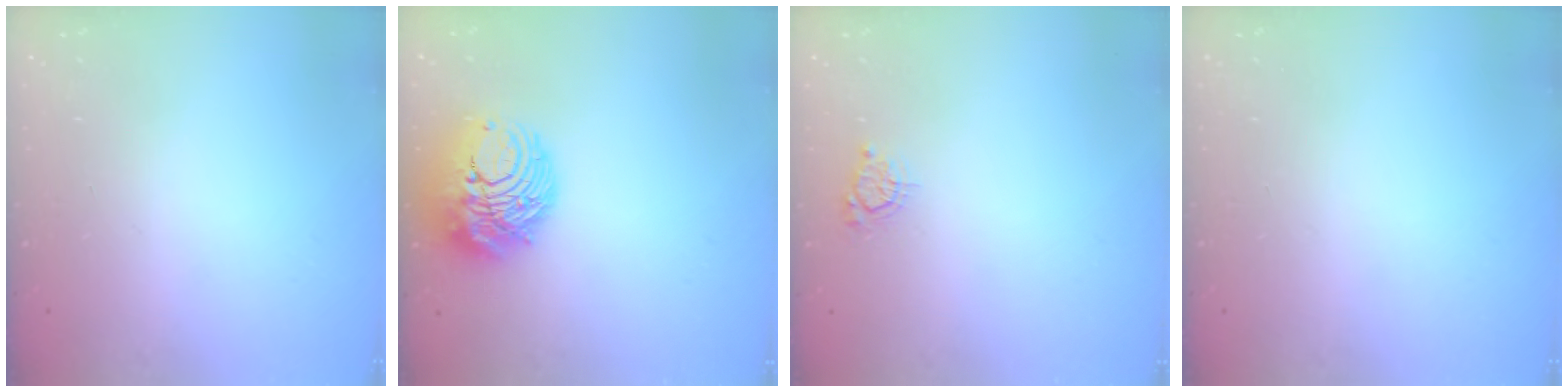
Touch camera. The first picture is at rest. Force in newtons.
{"total": 12.6, "press": 12.5, "slide": 1.3}
{"total": 6.2, "press": 6.2, "slide": 0.8}
{"total": 0.0}